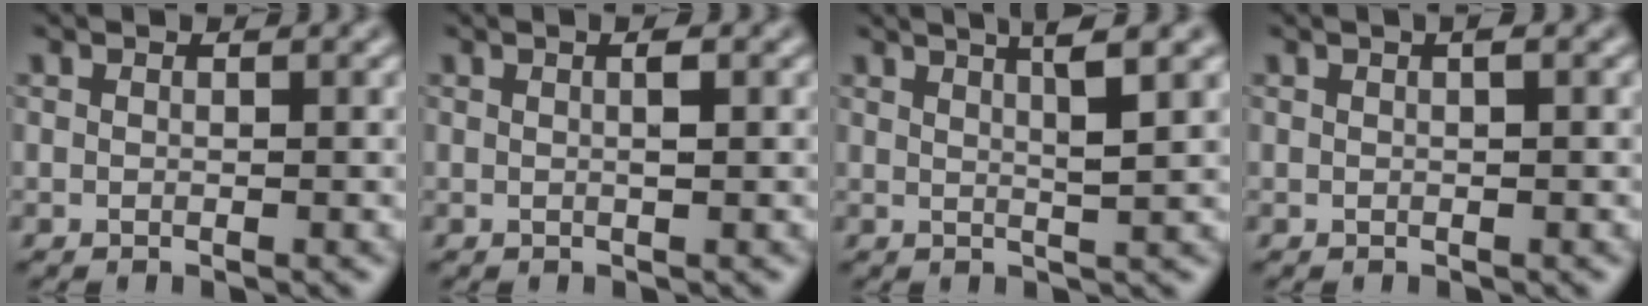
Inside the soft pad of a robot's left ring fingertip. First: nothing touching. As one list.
[{"total": 1.2, "force": [-0.1, 0.2, 1.1], "torque": [-0.009, 0.004, -0.002]}, {"total": 3.2, "force": [1.8, 0.1, 2.7], "torque": [-0.047, 0.006, 0.036]}, {"total": 0.8, "force": [0.1, 0.2, 0.8], "torque": [-0.003, 0.001, 0.002]}]